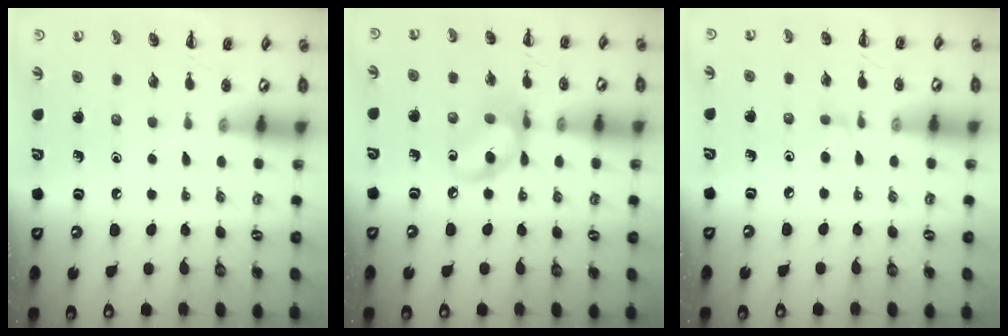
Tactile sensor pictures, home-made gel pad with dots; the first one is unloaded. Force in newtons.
{"total": 9.6, "press": 9.5, "slide": 0.8}
{"total": 4.0, "press": 3.7, "slide": 1.5}